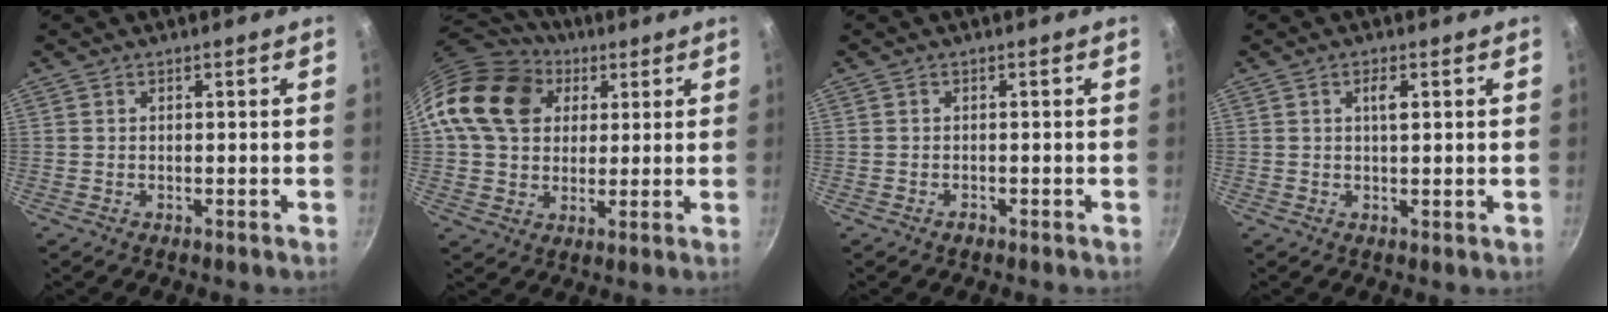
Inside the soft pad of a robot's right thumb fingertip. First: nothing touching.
{"total": 17.9, "force": [5.2, 13.8, 10.2], "torque": [-0.167, 0.017, 0.085]}
{"total": 0.9, "force": [-0.6, 0.5, 0.4], "torque": [-0.006, 0.006, -0.011]}
{"total": 2.6, "force": [0.8, 0.8, 2.3], "torque": [-0.037, -0.004, 0.013]}